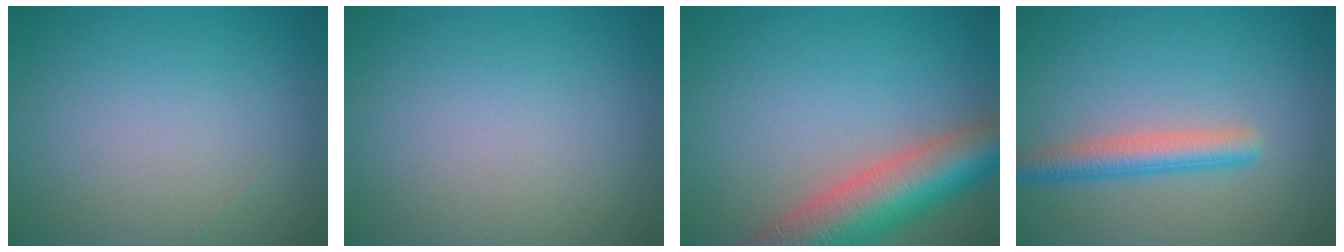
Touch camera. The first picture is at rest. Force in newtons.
{"total": 0.0}
{"total": 9.7, "press": 9.7, "slide": 0.7}
{"total": 3.3, "press": 3.3, "slide": 0.1}